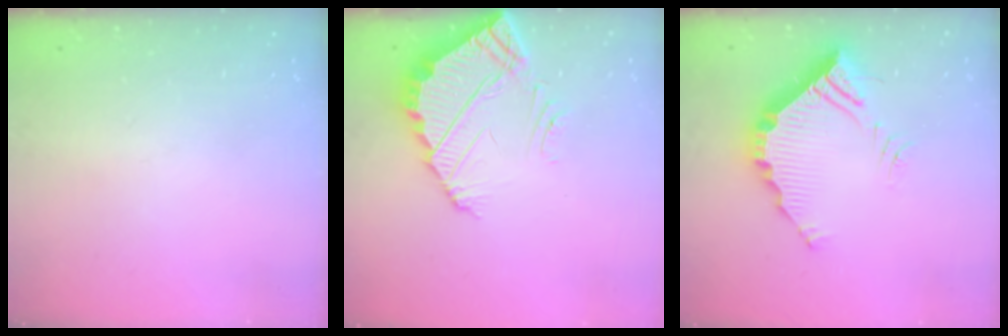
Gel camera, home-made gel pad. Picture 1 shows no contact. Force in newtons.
{"total": 4.2, "press": 4.2, "slide": 0.6}
{"total": 14.9, "press": 14.9, "slide": 0.3}